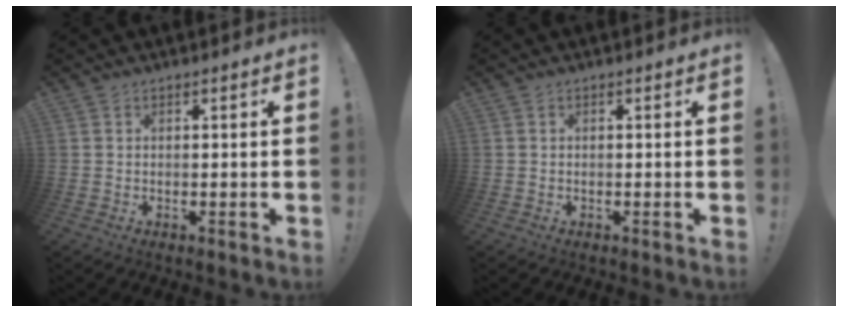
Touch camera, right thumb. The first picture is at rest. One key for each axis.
{"total": 0.0}